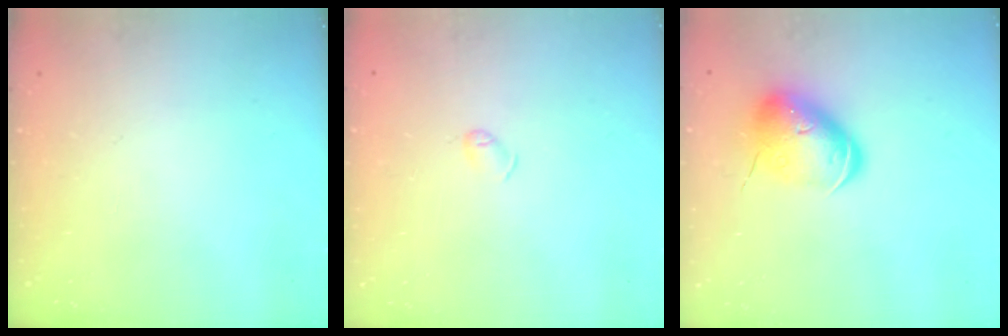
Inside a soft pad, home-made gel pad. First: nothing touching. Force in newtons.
{"total": 3.5, "press": 3.5, "slide": 0.6}
{"total": 11.6, "press": 11.5, "slide": 1.9}